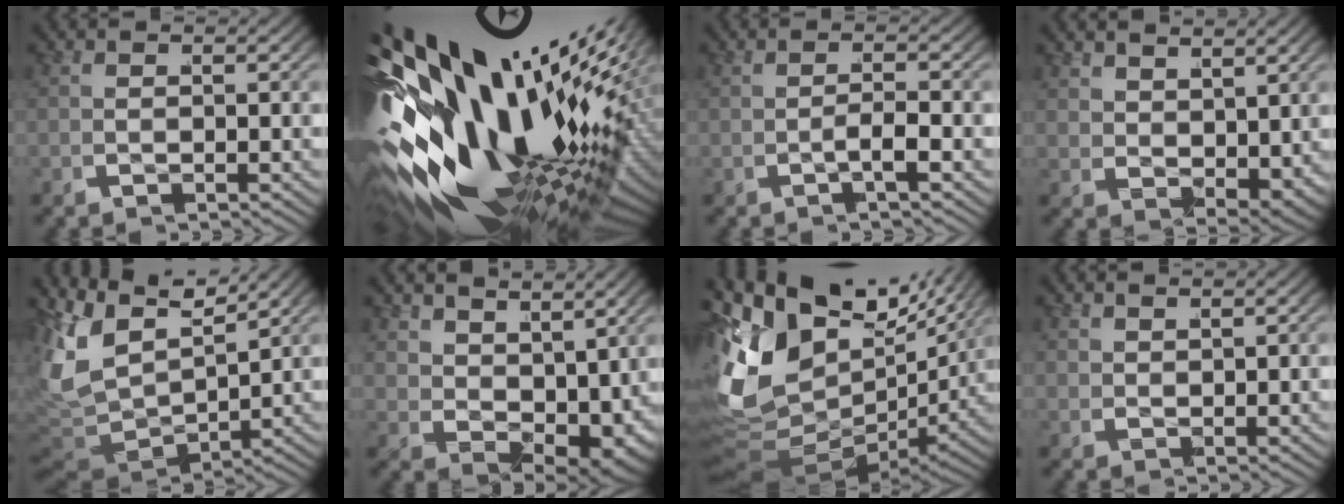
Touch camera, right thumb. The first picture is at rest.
{"total": 31.5, "force": [-3.7, 19.1, 24.8], "torque": [-0.435, -0.061, -0.024]}
{"total": 1.5, "force": [-0.9, 0.0, 1.3], "torque": [-0.028, 0.007, -0.018]}
{"total": 2.8, "force": [1.9, 1.2, 1.6], "torque": [-0.030, -0.008, 0.041]}
{"total": 9.7, "force": [0.8, 6.6, 7.1], "torque": [-0.176, -0.032, 0.017]}
{"total": 5.8, "force": [0.8, 3.2, 4.7], "torque": [-0.100, -0.032, 0.031]}
{"total": 17.6, "force": [0.9, 12.3, 12.5], "torque": [-0.257, -0.030, 0.019]}
{"total": 1.8, "force": [1.7, -0.3, -0.2], "torque": [0.008, 0.007, 0.036]}